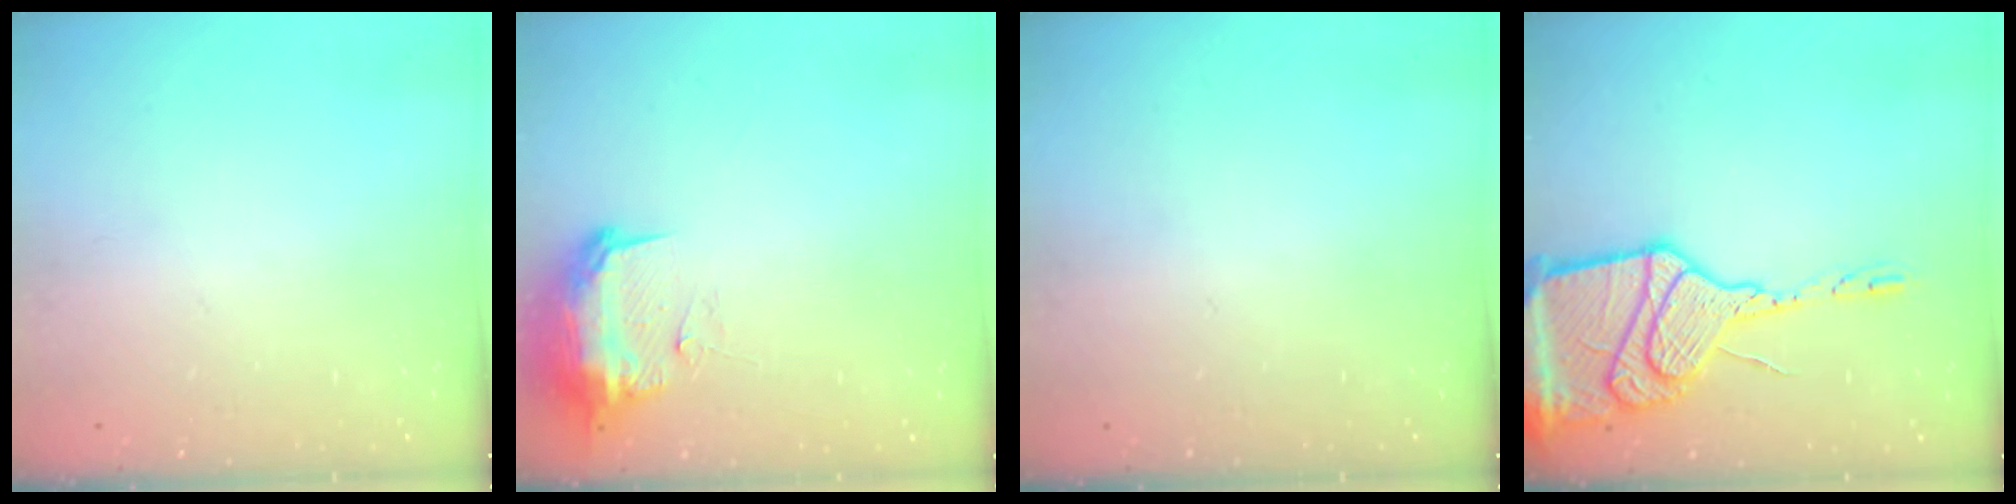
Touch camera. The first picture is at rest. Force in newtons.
{"total": 11.4, "press": 11.4, "slide": 1.1}
{"total": 0.0}
{"total": 24.1, "press": 21.5, "slide": 10.8}